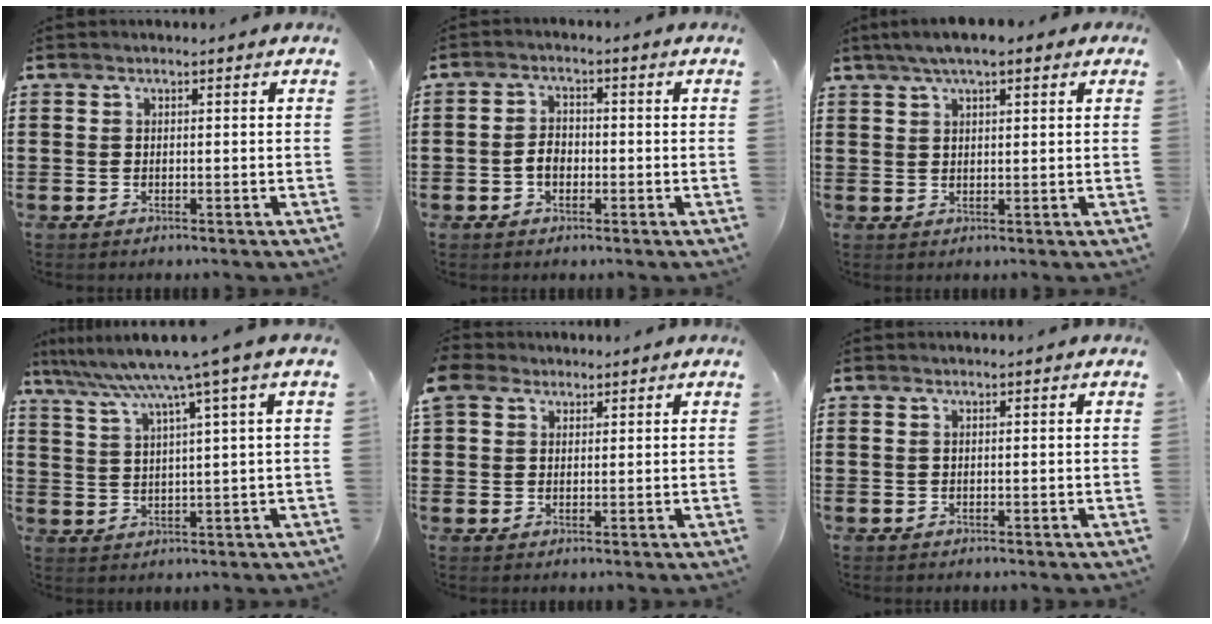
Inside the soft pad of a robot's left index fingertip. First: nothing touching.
{"total": 2.8, "force": [-0.8, 1.9, 1.9], "torque": [-0.047, 0.002, -0.019]}
{"total": 4.3, "force": [2.7, 1.2, 3.1], "torque": [-0.064, 0.009, 0.048]}
{"total": 6.9, "force": [4.5, -1.0, 5.2], "torque": [-0.116, -0.030, 0.070]}
{"total": 3.8, "force": [2.4, 2.8, 0.9], "torque": [-0.036, 0.015, 0.046]}
{"total": 0.0}